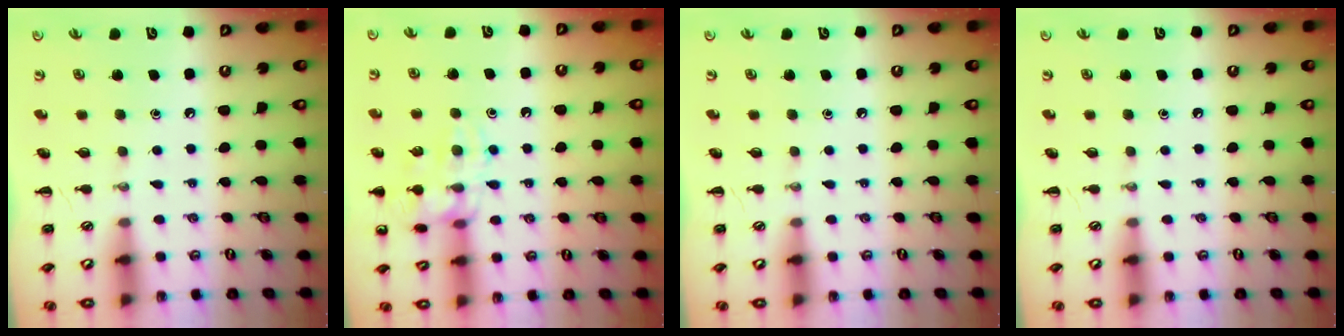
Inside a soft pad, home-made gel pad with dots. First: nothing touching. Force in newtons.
{"total": 14.6, "press": 14.5, "slide": 1.5}
{"total": 0.0}
{"total": 0.0}